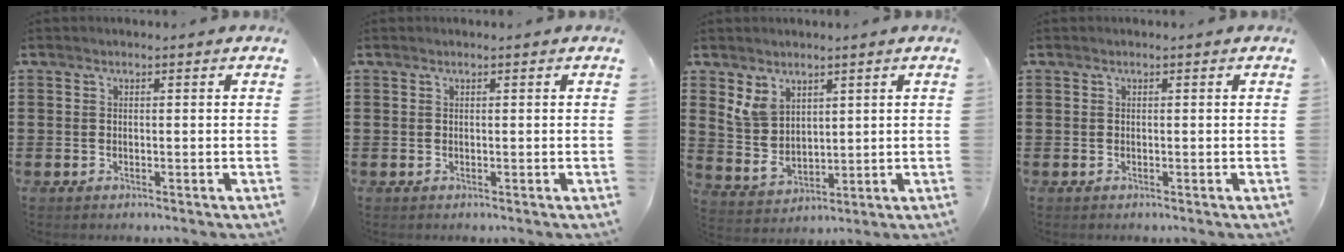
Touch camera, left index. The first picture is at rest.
{"total": 0.0}
{"total": 6.0, "force": [3.7, 3.9, 2.7], "torque": [-0.076, -0.004, 0.068]}
{"total": 0.0}